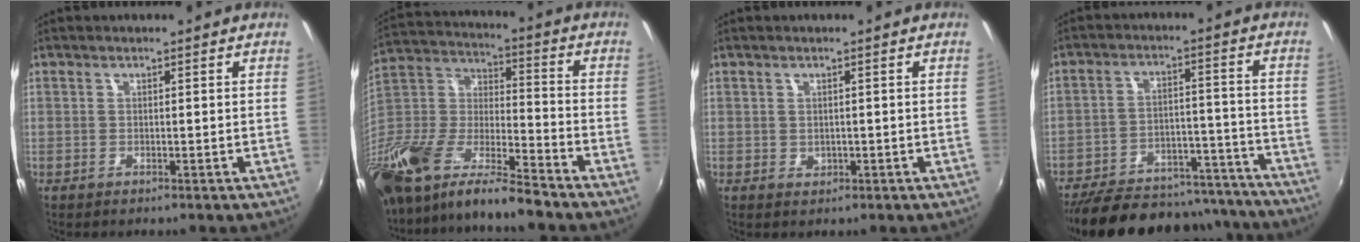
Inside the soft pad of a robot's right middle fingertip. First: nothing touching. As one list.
[{"total": 21.4, "force": [-15.5, 5.7, 13.5], "torque": [-0.284, -0.024, -0.298]}, {"total": 0.9, "force": [0.2, 0.8, 0.3], "torque": [0.000, 0.002, 0.006]}, {"total": 29.4, "force": [-25.4, 9.9, 11.1], "torque": [-0.220, 0.019, -0.323]}]